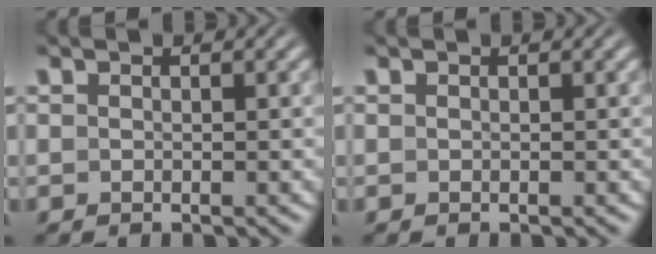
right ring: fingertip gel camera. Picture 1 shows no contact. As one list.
[{"total": 0.0}]